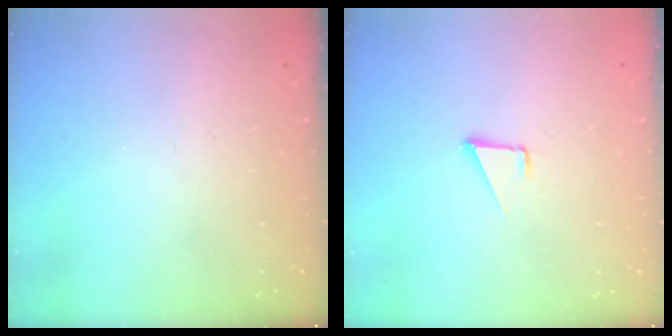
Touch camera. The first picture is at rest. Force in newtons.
{"total": 1.6, "press": 1.5, "slide": 0.1}